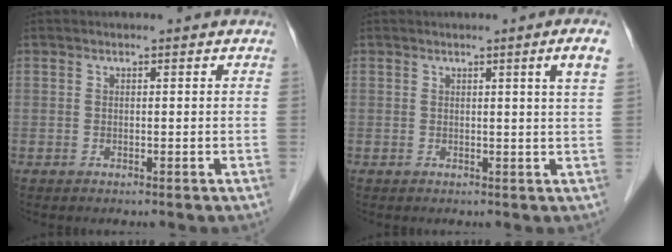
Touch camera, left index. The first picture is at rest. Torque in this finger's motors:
{"motor_torque": [0.25, -0.18, 0.23, 0.05]}